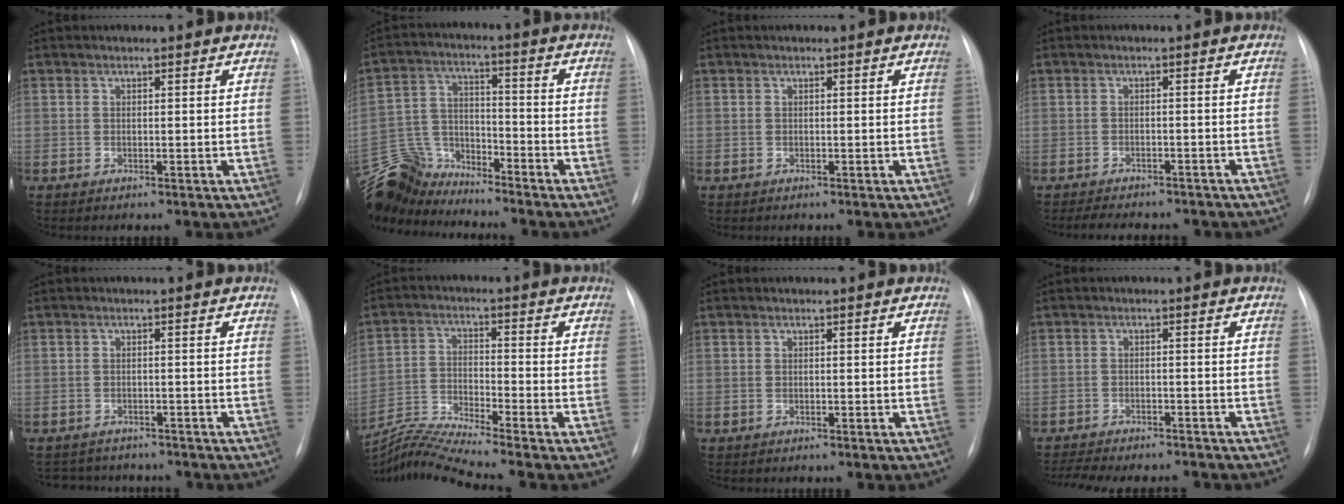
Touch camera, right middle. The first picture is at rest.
{"total": 10.4, "force": [-10.1, 2.4, 0.7], "torque": [-0.028, 0.017, -0.199]}
{"total": 0.0}
{"total": 10.9, "force": [-9.5, 3.2, 4.3], "torque": [-0.066, 0.001, -0.112]}
{"total": 6.3, "force": [-5.9, 2.2, 0.8], "torque": [-0.011, 0.004, -0.075]}
{"total": 8.5, "force": [-7.7, -2.7, 2.3], "torque": [-0.060, -0.010, -0.146]}
{"total": 0.0}
{"total": 12.0, "force": [-11.0, 2.2, 4.4], "torque": [-0.073, -0.001, -0.147]}